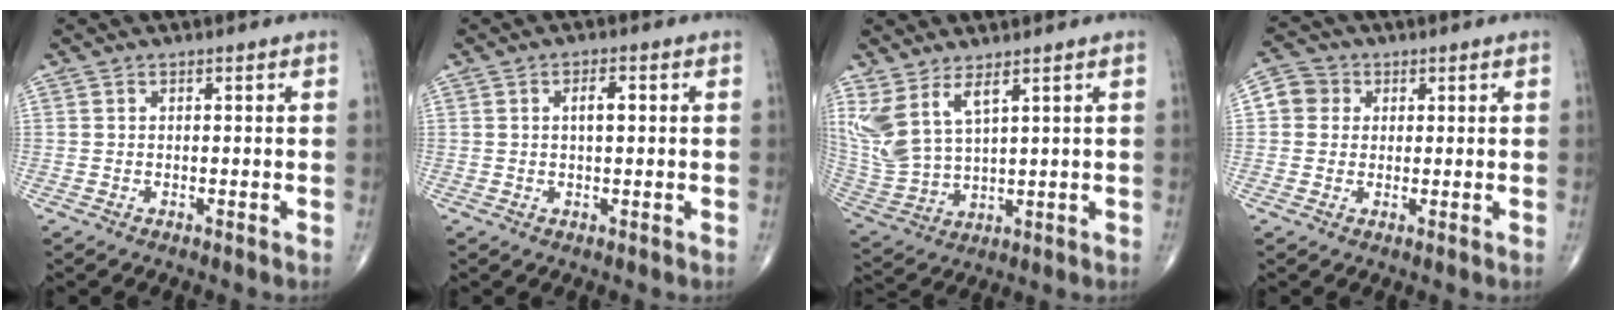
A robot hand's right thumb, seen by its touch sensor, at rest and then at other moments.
{"total": 3.0, "force": [0.5, 1.2, 2.7], "torque": [-0.045, 0.003, 0.008]}
{"total": 10.3, "force": [5.6, 4.1, 7.7], "torque": [-0.176, -0.029, 0.134]}
{"total": 5.2, "force": [1.0, 4.9, 1.5], "torque": [-0.009, 0.008, 0.010]}